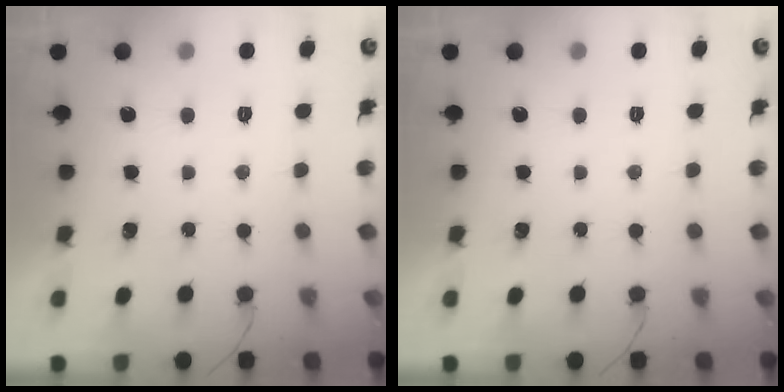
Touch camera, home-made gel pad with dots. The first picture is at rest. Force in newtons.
{"total": 0.0}